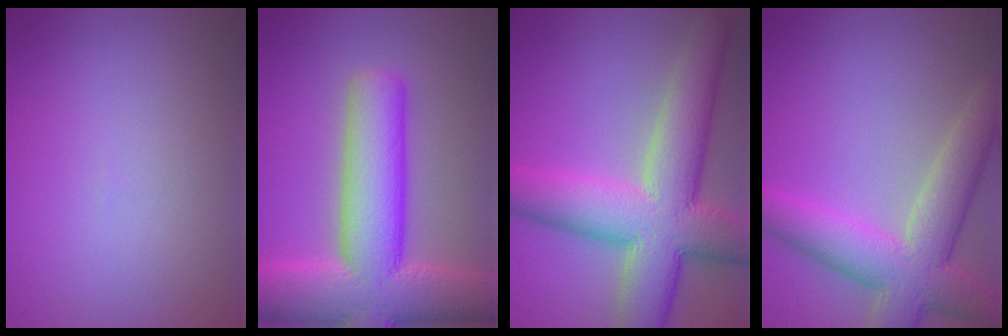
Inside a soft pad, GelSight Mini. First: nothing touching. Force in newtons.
{"total": 12.2, "press": 12.2, "slide": 0.6}
{"total": 11.1, "press": 11.1, "slide": 0.5}
{"total": 7.5, "press": 7.5, "slide": 0.6}